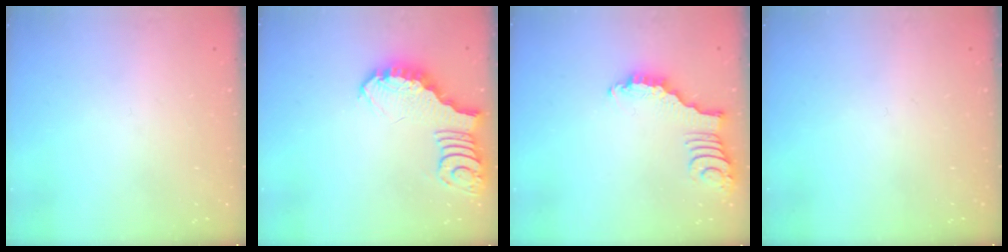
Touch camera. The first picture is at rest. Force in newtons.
{"total": 3.5, "press": 3.4, "slide": 0.6}
{"total": 2.9, "press": 2.8, "slide": 0.4}
{"total": 0.0}